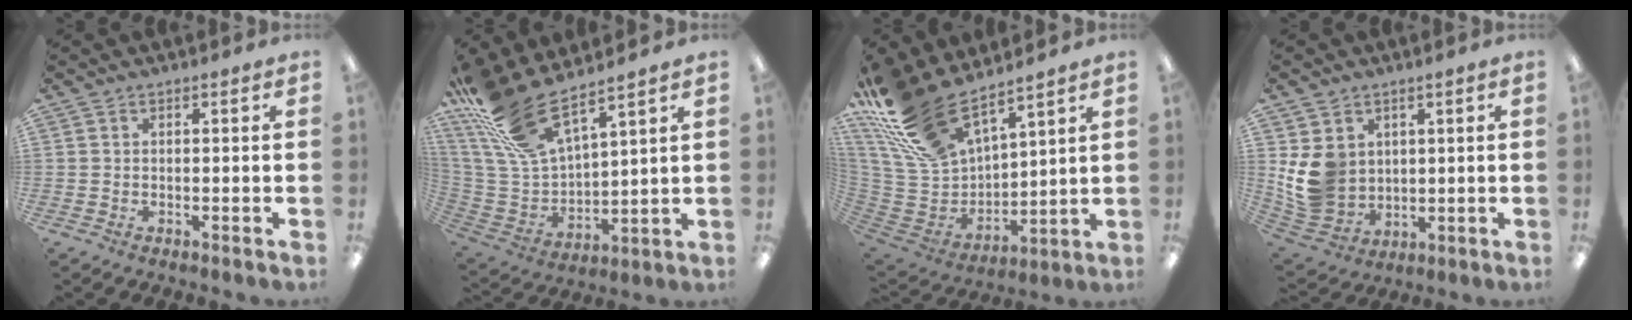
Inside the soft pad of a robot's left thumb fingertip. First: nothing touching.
{"total": 18.7, "force": [14.3, 5.8, 10.6], "torque": [-0.262, -0.089, 0.259]}
{"total": 21.8, "force": [16.2, 9.6, 11.0], "torque": [-0.252, -0.099, 0.299]}
{"total": 10.8, "force": [2.0, 9.6, 4.5], "torque": [-0.110, -0.005, 0.045]}